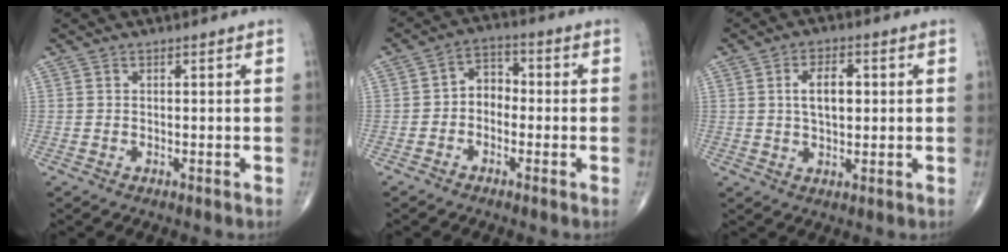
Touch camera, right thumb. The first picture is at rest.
{"total": 5.1, "force": [-1.1, 3.9, 3.1], "torque": [-0.025, 0.025, -0.037]}
{"total": 6.4, "force": [1.0, 3.5, 5.3], "torque": [-0.079, 0.003, 0.014]}